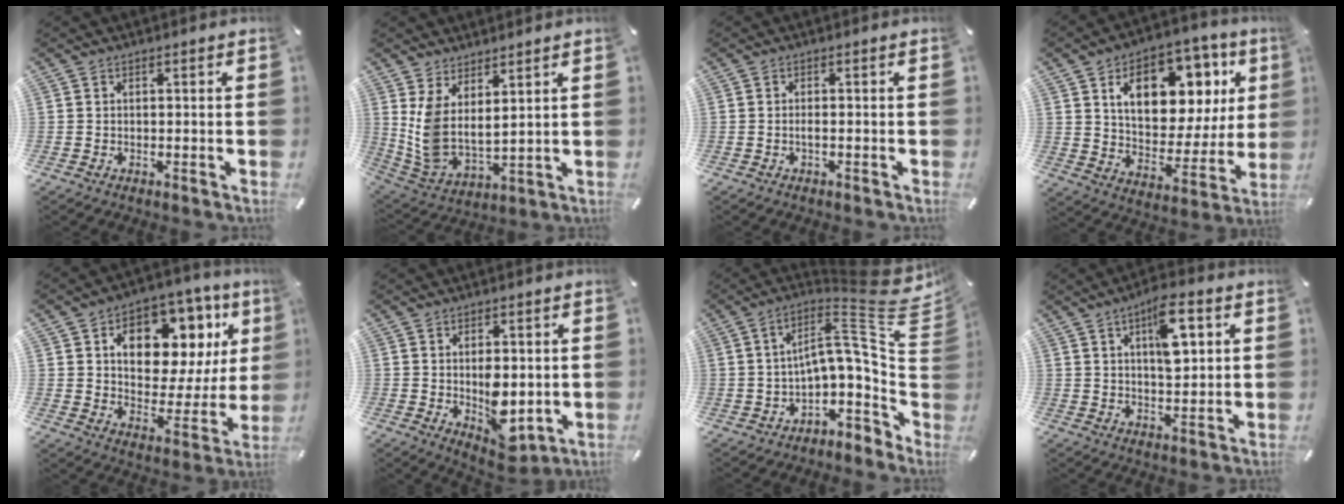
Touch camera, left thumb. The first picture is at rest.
{"total": 7.0, "force": [4.2, 3.5, 4.4], "torque": [-0.116, -0.037, 0.079]}
{"total": 1.2, "force": [-0.5, 0.2, 1.1], "torque": [-0.020, 0.000, -0.009]}
{"total": 17.1, "force": [8.7, 10.8, 10.1], "torque": [-0.153, -0.046, 0.150]}
{"total": 14.8, "force": [7.1, 9.7, 8.5], "torque": [-0.124, -0.047, 0.121]}
{"total": 9.3, "force": [-0.6, 5.4, 7.6], "torque": [-0.100, -0.010, -0.004]}
{"total": 18.0, "force": [7.2, 8.5, 14.2], "torque": [-0.189, -0.063, 0.119]}
{"total": 10.6, "force": [4.5, 4.6, 8.5], "torque": [-0.115, -0.019, 0.068]}